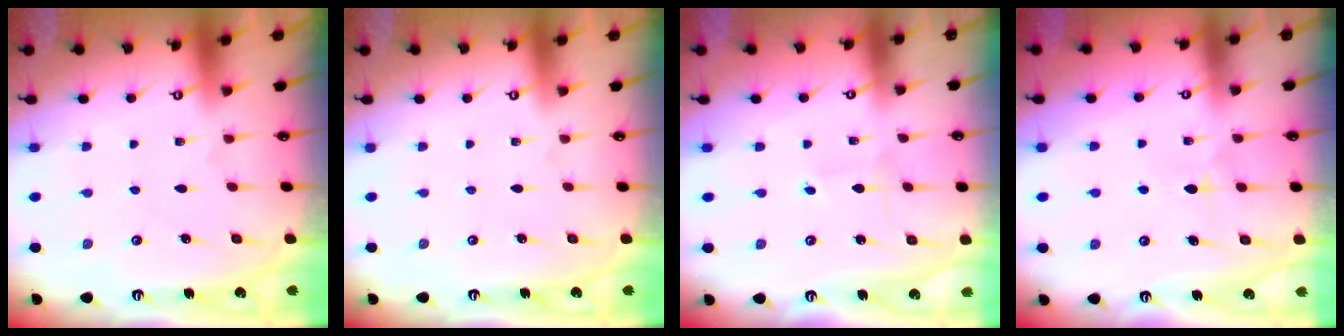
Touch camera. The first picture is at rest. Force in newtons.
{"total": 0.0}
{"total": 0.6, "press": 0.6, "slide": 0.0}
{"total": 5.5, "press": 5.5, "slide": 0.3}